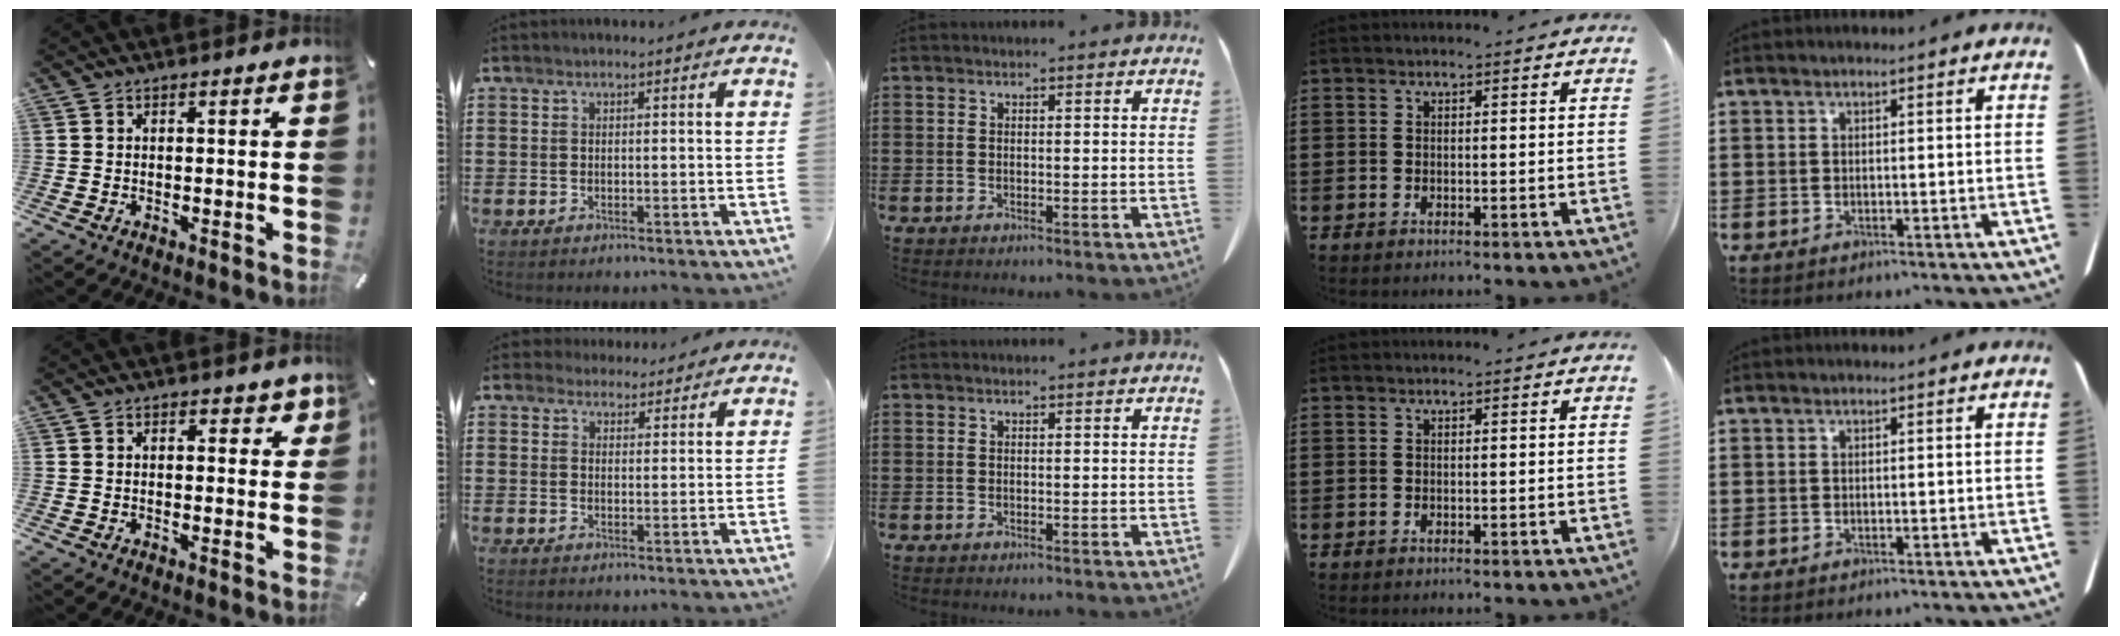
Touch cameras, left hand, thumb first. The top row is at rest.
{"thumb": {"total": 2.6, "force": [1.1, 1.6, 1.8], "torque": [-0.014, -0.003, 0.012]}, "index": {"total": 3.1, "force": [2.7, 1.3, 0.0], "torque": [-0.011, 0.003, 0.053]}}